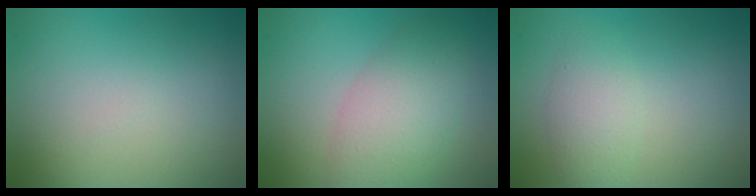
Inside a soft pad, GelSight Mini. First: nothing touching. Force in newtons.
{"total": 5.1, "press": 5.1, "slide": 0.2}
{"total": 2.4, "press": 2.4, "slide": 0.0}